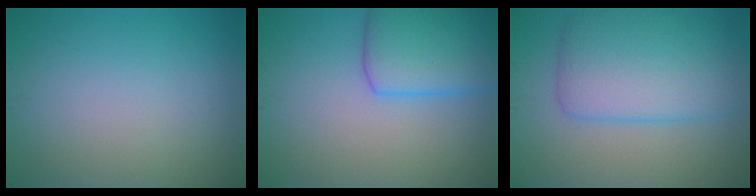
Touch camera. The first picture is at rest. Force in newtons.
{"total": 5.7, "press": 5.7, "slide": 0.2}
{"total": 6.8, "press": 6.8, "slide": 0.0}